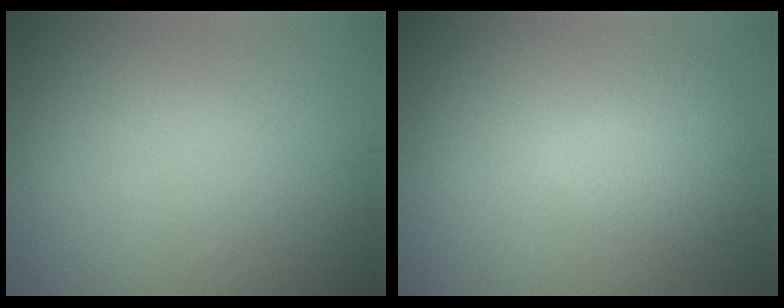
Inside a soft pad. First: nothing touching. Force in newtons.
{"total": 3.0, "press": 3.0, "slide": 0.2}